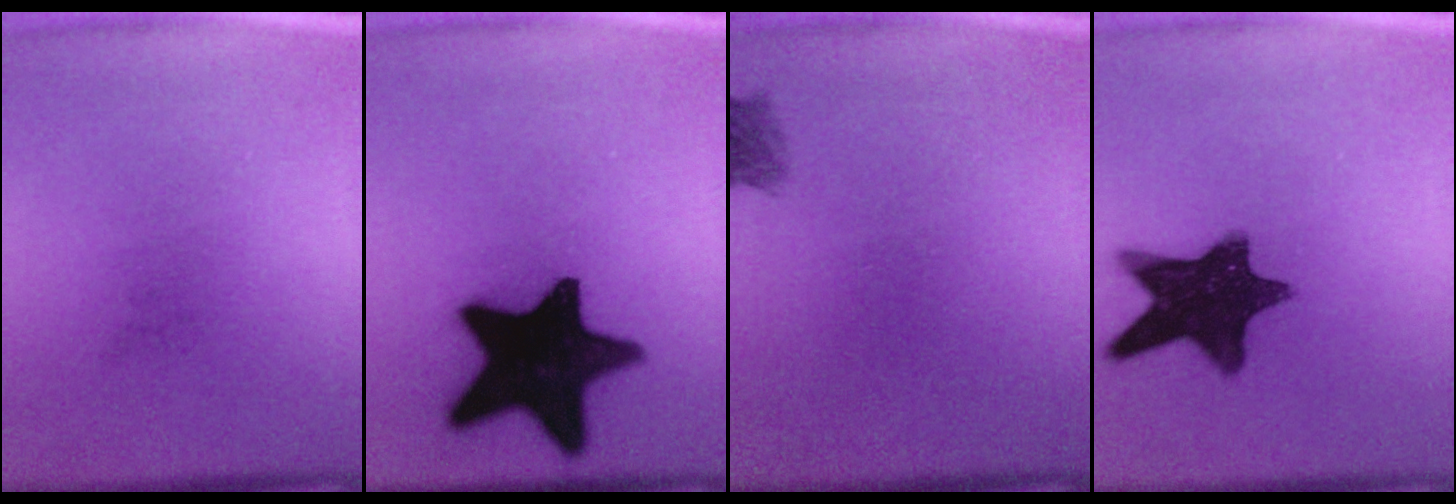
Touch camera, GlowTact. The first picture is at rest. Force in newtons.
{"total": 20.0}
{"total": 2.6}
{"total": 13.1}